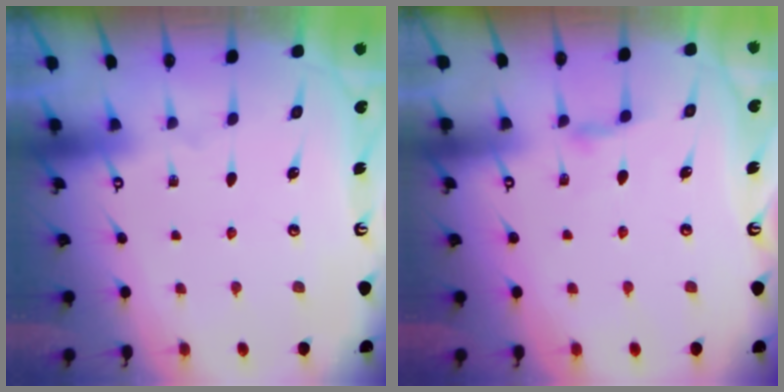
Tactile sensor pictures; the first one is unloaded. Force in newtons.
{"total": 3.5, "press": 3.4, "slide": 0.5}